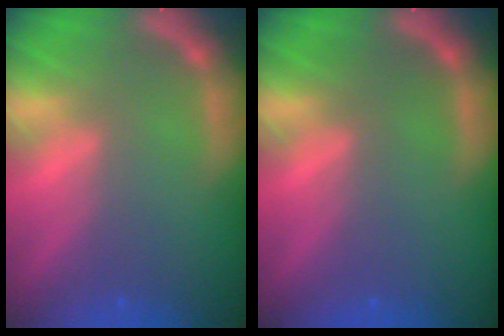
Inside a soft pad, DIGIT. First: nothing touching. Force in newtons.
{"total": 0.0}